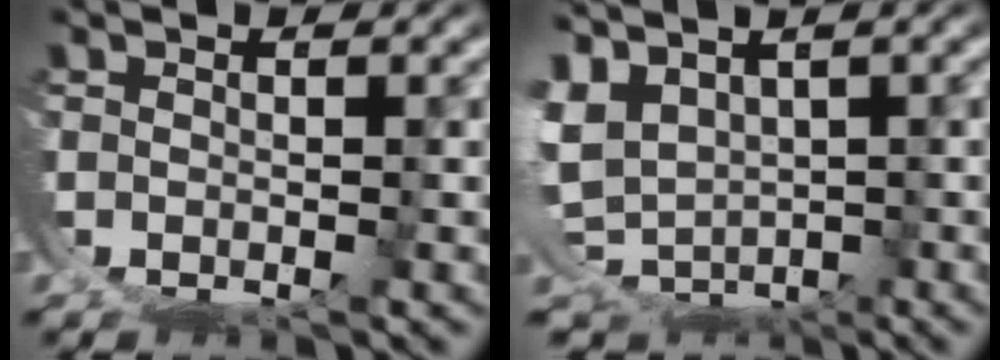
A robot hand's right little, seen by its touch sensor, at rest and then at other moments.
{"total": 7.5, "force": [-1.2, 6.2, 4.0], "torque": [-0.118, -0.052, -0.001]}